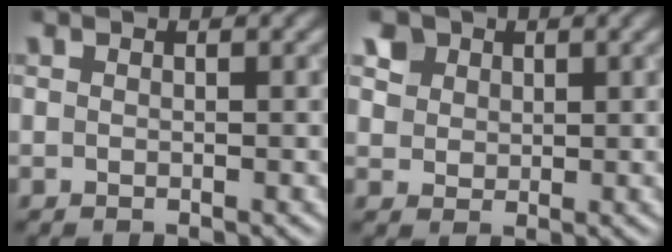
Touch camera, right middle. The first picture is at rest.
{"total": 4.6, "force": [2.5, 3.4, 1.8], "torque": [-0.055, 0.005, 0.046]}